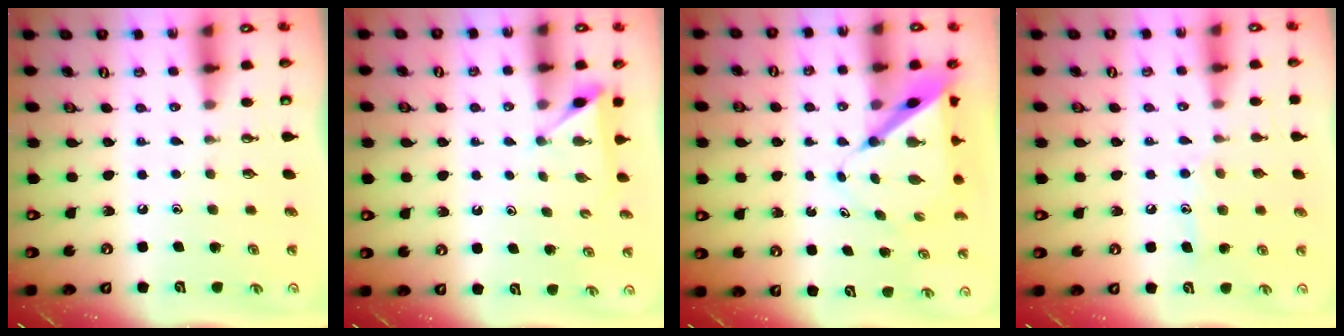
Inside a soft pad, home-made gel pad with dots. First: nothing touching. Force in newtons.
{"total": 3.3, "press": 3.3, "slide": 0.4}
{"total": 7.0, "press": 7.0, "slide": 0.7}
{"total": 8.6, "press": 8.6, "slide": 0.5}